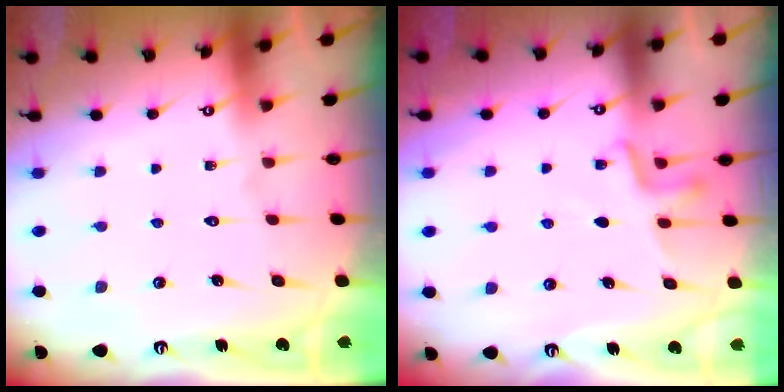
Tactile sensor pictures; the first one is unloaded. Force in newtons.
{"total": 6.3, "press": 6.2, "slide": 1.1}